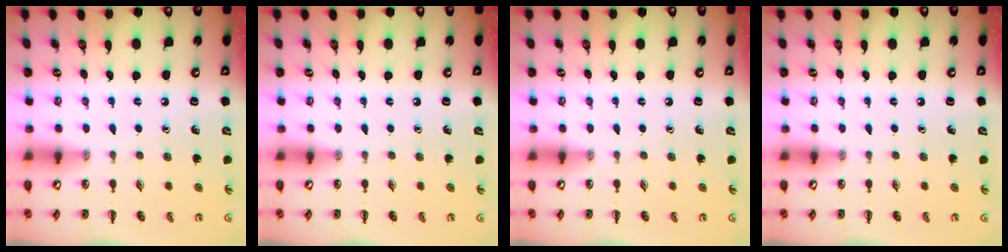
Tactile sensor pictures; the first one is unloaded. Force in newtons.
{"total": 0.0}
{"total": 0.0}
{"total": 0.0}